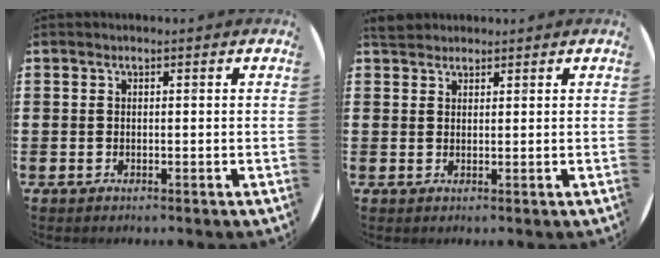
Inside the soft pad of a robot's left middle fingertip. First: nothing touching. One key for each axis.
{"total": 2.3, "fx": 2.1, "fy": 0.8, "fz": 0.3, "tx": -0.003, "ty": 0.003, "tz": 0.040}